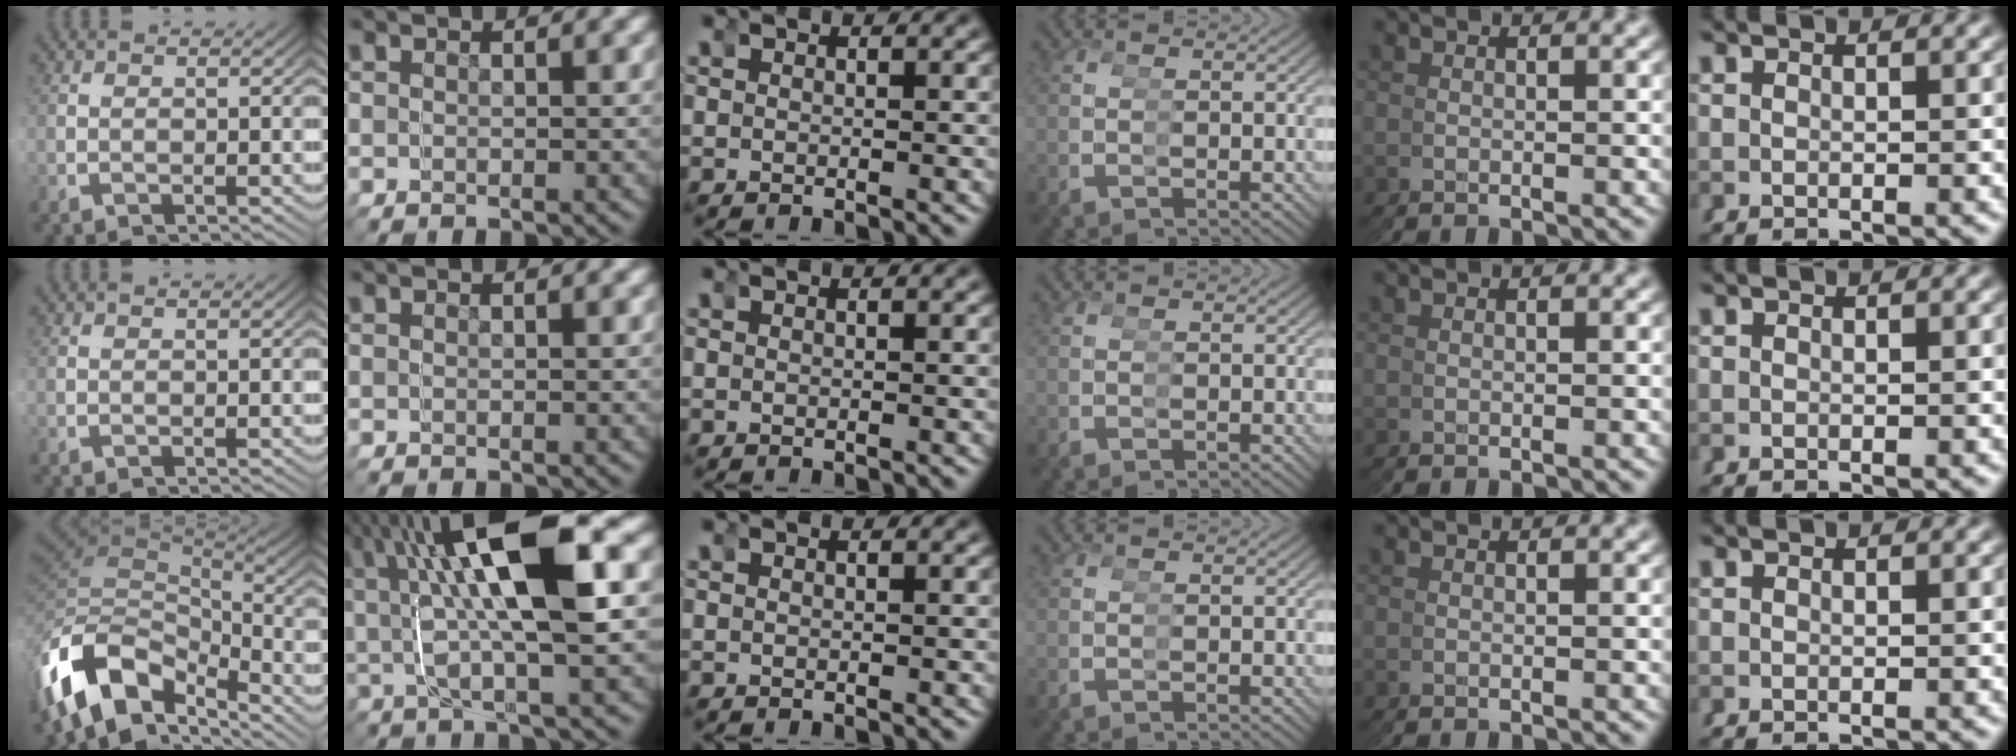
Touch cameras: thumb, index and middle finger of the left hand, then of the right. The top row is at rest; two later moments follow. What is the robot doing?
{"motion": "grasp_and_lifting", "object": "toy banana"}